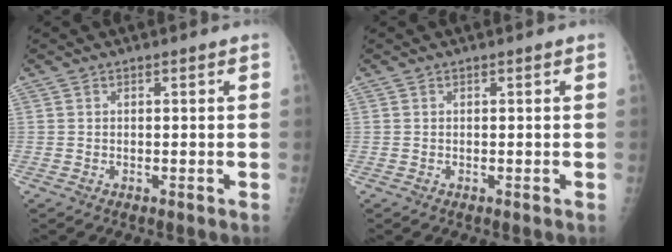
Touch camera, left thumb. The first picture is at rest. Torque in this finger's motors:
{"motor_torque": [0.00, 0.00, -0.02, -0.02, 0.00]}